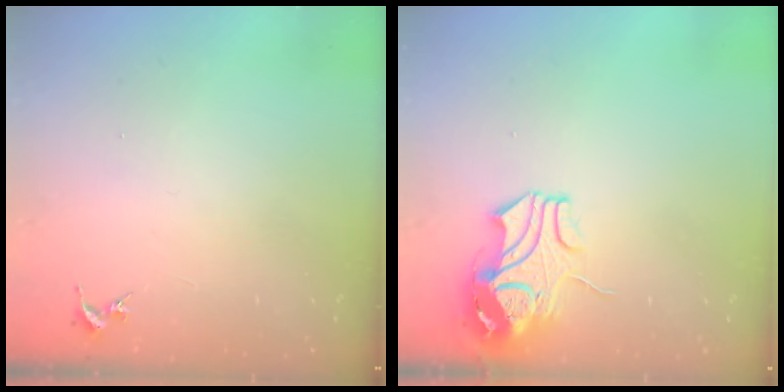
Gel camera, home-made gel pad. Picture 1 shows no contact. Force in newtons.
{"total": 10.5, "press": 10.4, "slide": 1.1}